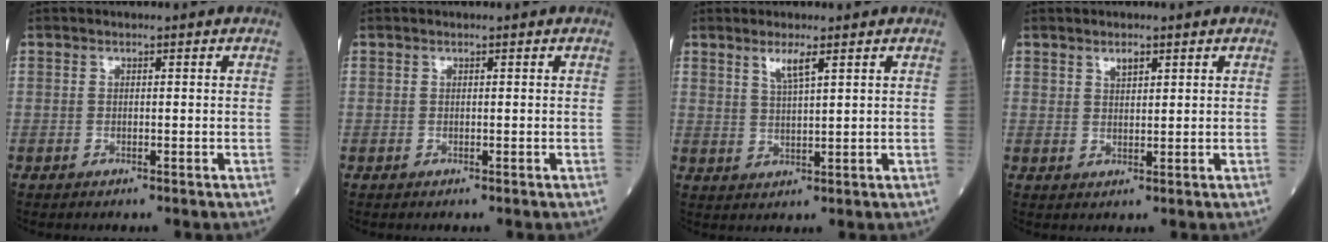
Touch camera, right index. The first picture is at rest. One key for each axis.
{"total": 0.0}
{"total": 3.3, "fx": 2.0, "fy": 0.2, "fz": 2.5, "tx": -0.053, "ty": -0.002, "tz": 0.041}
{"total": 1.9, "fx": 1.3, "fy": 0.8, "fz": 1.2, "tx": -0.022, "ty": 0.000, "tz": 0.025}